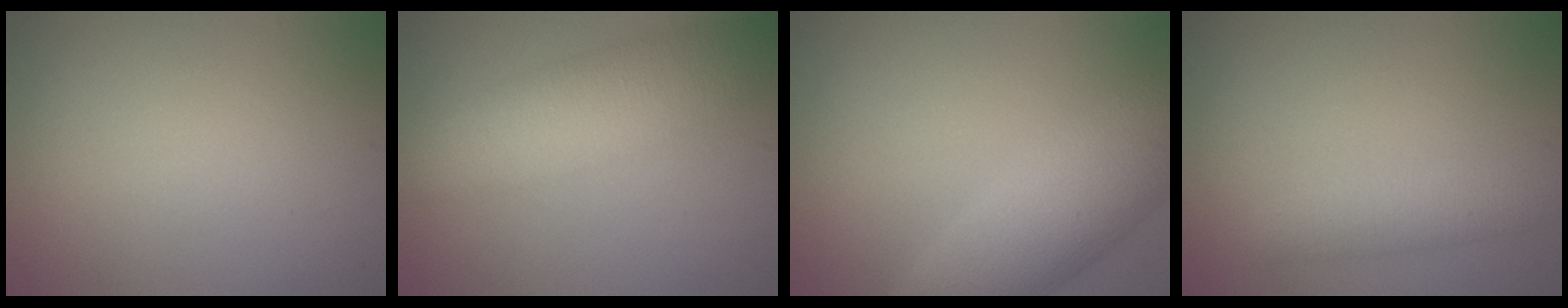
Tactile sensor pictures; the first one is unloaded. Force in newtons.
{"total": 7.0, "press": 7.0, "slide": 0.4}
{"total": 7.0, "press": 7.0, "slide": 0.3}
{"total": 2.4, "press": 2.4, "slide": 0.1}